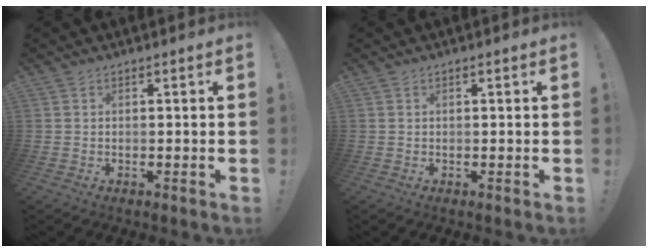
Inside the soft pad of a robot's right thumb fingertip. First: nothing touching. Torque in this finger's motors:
{"motor_torque": [0.09, 0.01, 0.10, 0.10, 0.03]}